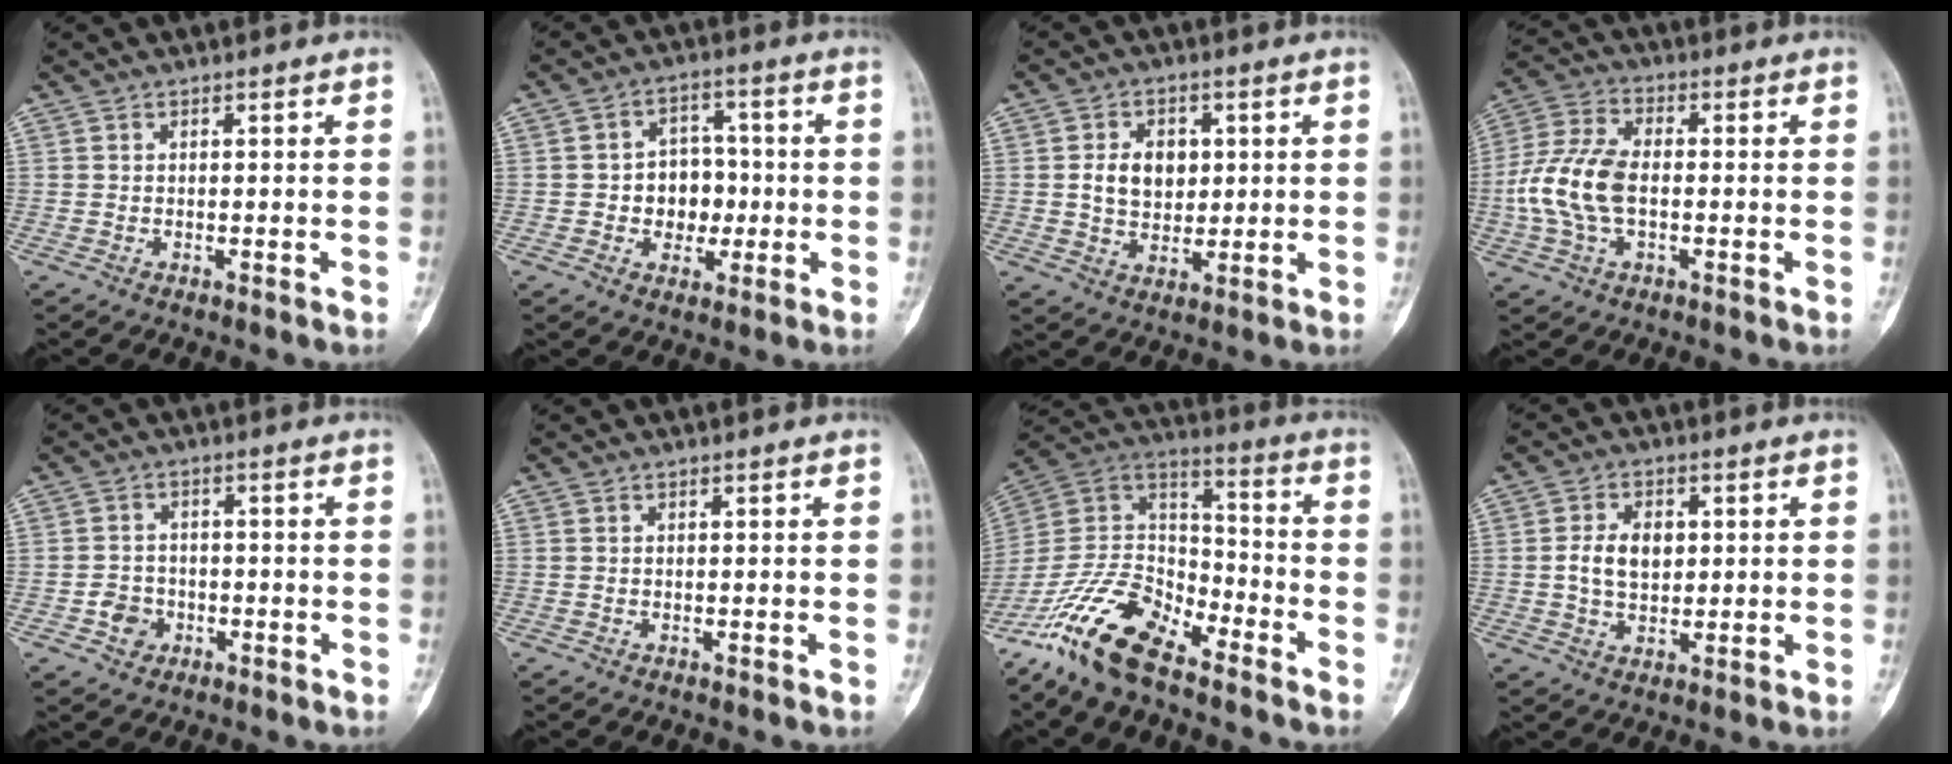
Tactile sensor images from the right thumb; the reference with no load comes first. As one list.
[{"total": 8.2, "force": [-0.9, 6.7, 4.7], "torque": [-0.024, 0.020, -0.015]}, {"total": 7.7, "force": [1.3, 5.6, 5.1], "torque": [-0.058, -0.007, 0.024]}, {"total": 11.9, "force": [-1.3, 6.9, 9.6], "torque": [-0.212, 0.021, -0.028]}, {"total": 4.1, "force": [-1.6, 3.5, 1.5], "torque": [-0.005, 0.014, -0.028]}, {"total": 0.0}, {"total": 17.6, "force": [-12.5, 7.2, 10.1], "torque": [-0.185, 0.076, -0.241]}, {"total": 6.7, "force": [0.8, 4.5, 4.9], "torque": [-0.075, 0.001, 0.014]}]